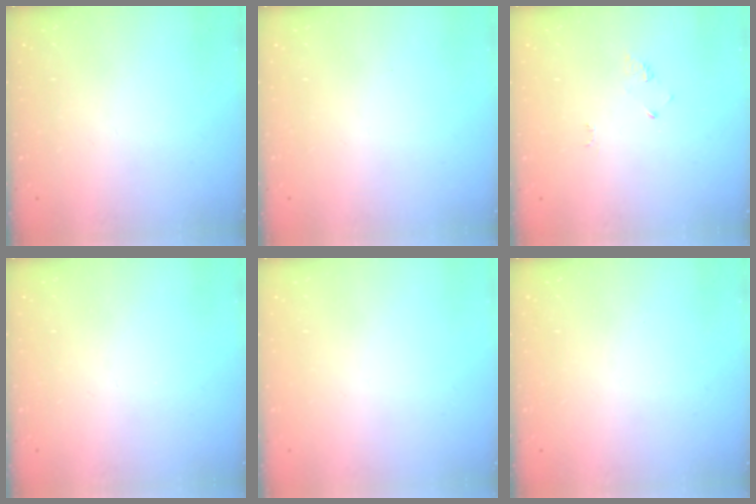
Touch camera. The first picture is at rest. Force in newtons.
{"total": 1.7, "press": 1.6, "slide": 0.1}
{"total": 2.6, "press": 2.6, "slide": 0.4}
{"total": 0.0}
{"total": 1.5, "press": 1.5, "slide": 0.1}
{"total": 0.0}